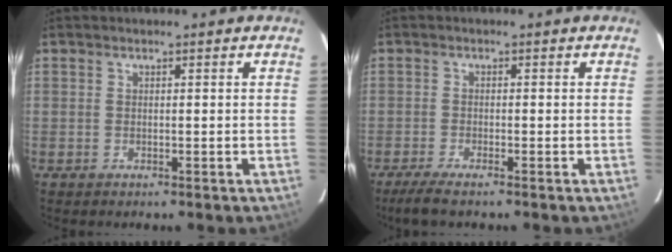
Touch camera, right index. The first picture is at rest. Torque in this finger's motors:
{"motor_torque": [0.07, -0.04, 0.17, 0.03]}